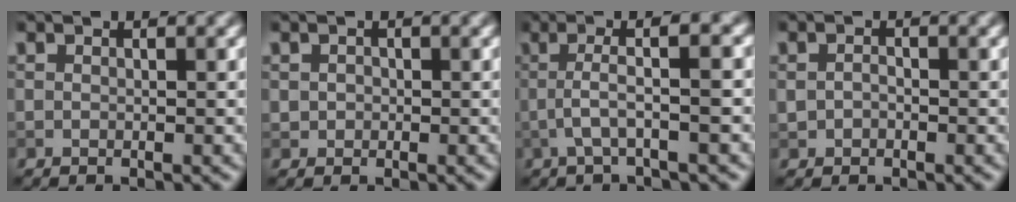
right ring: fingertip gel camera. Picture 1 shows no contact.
{"total": 0.9, "force": [0.1, 0.8, 0.3], "torque": [0.002, -0.002, 0.001]}
{"total": 4.3, "force": [0.1, 0.6, 4.2], "torque": [-0.075, 0.020, -0.003]}
{"total": 1.1, "force": [-0.2, 0.9, 0.6], "torque": [-0.011, -0.002, -0.006]}